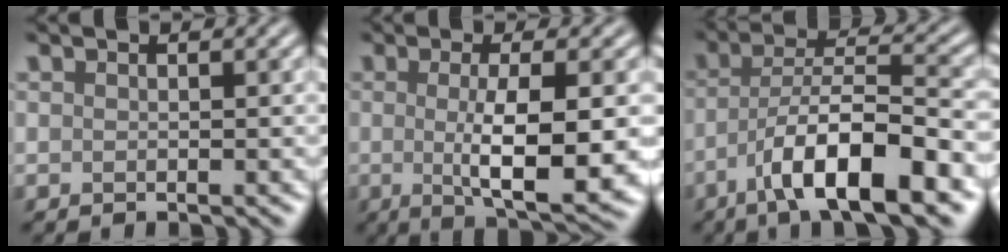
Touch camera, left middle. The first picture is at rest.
{"total": 8.2, "force": [-0.8, 2.0, 7.9], "torque": [-0.121, -0.013, -0.006]}
{"total": 9.9, "force": [-5.2, 2.4, 8.1], "torque": [-0.132, 0.013, -0.089]}